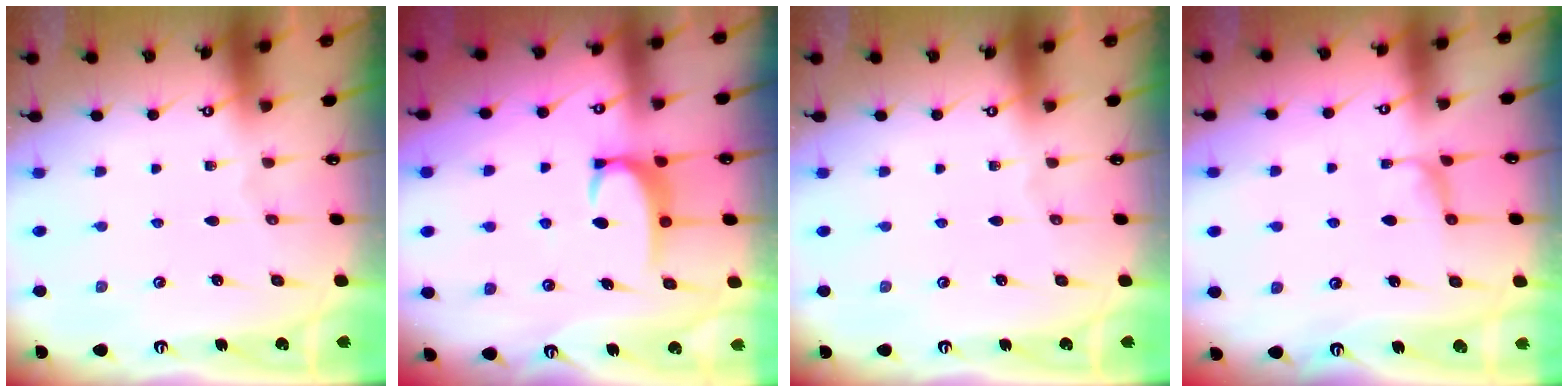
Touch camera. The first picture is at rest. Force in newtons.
{"total": 3.4, "press": 3.3, "slide": 0.4}
{"total": 0.0}
{"total": 1.8, "press": 1.5, "slide": 1.0}